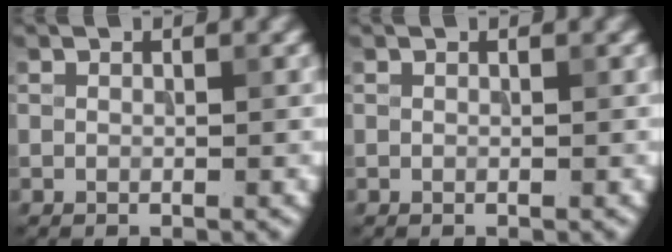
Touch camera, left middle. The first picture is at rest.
{"total": 0.0}